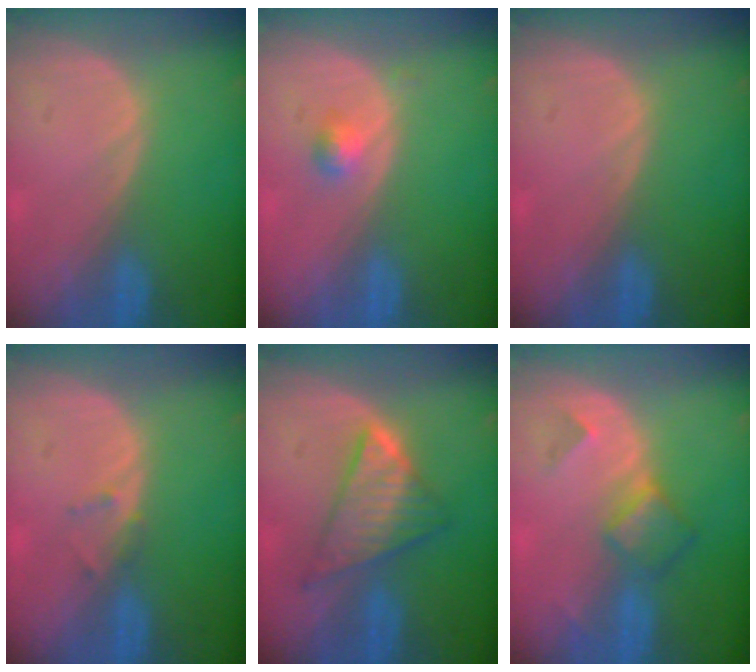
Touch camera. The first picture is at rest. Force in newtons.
{"total": 2.0, "press": 1.8, "slide": 0.8}
{"total": 0.0}
{"total": 1.3, "press": 1.1, "slide": 0.8}
{"total": 7.0, "press": 7.0, "slide": 0.2}
{"total": 5.0, "press": 4.4, "slide": 2.4}